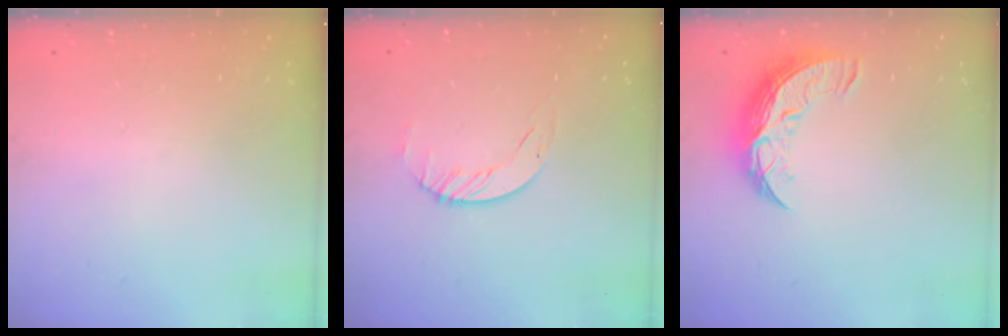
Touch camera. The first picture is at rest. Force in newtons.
{"total": 2.3, "press": 2.3, "slide": 0.3}
{"total": 9.7, "press": 9.7, "slide": 0.6}